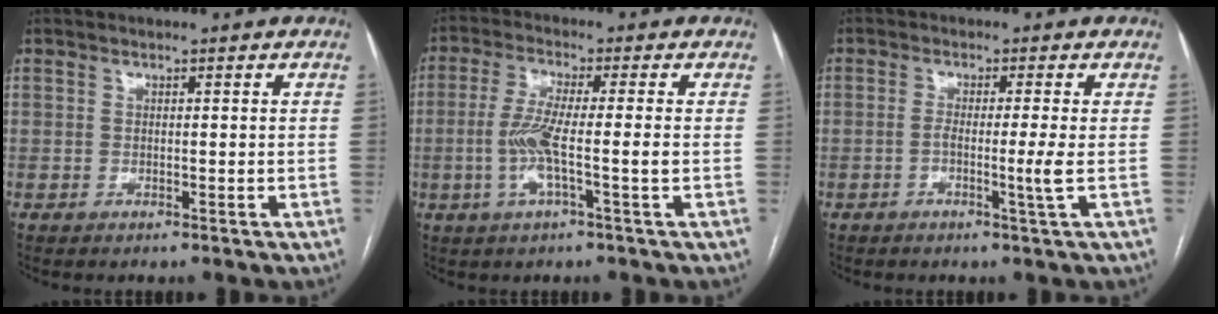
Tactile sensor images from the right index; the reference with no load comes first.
{"total": 6.9, "force": [-1.4, -0.1, 6.7], "torque": [-0.137, -0.001, -0.029]}
{"total": 3.3, "force": [-0.9, -1.0, 3.0], "torque": [-0.056, -0.006, -0.015]}